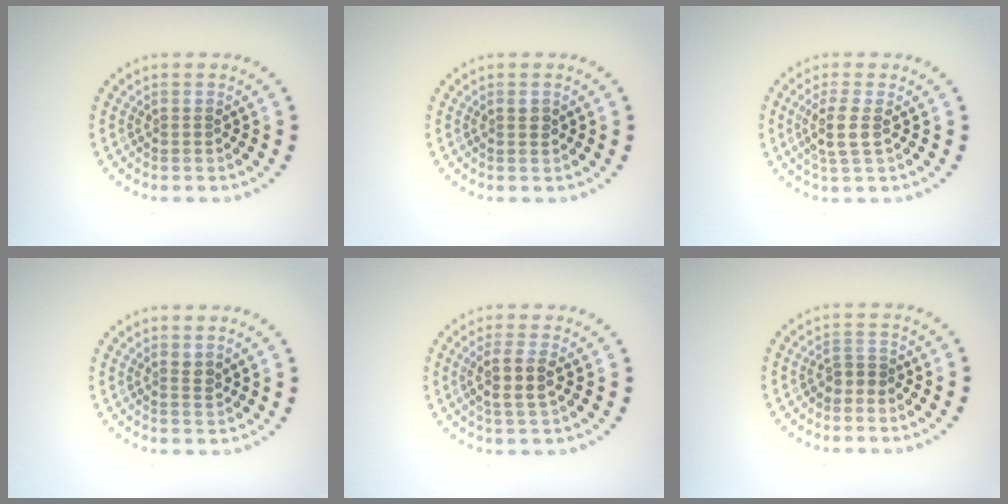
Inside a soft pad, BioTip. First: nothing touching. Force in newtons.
{"total": 0.8, "press": 0.8, "slide": 0.3}
{"total": 2.4, "press": 2.0, "slide": 1.3}
{"total": 1.0, "press": 0.8, "slide": 0.6}
{"total": 2.6, "press": 2.3, "slide": 1.2}
{"total": 1.1, "press": 0.9, "slide": 0.7}